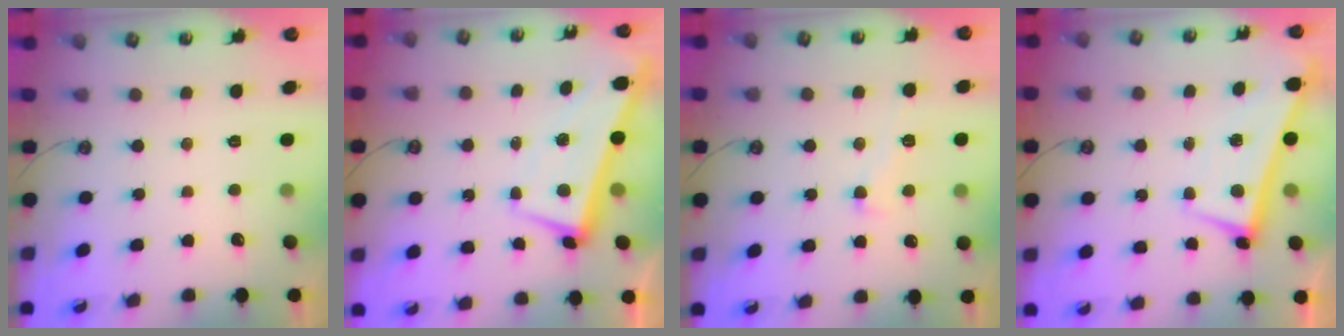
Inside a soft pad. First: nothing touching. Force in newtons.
{"total": 3.0, "press": 2.4, "slide": 1.7}
{"total": 0.8, "press": 0.2, "slide": 0.8}
{"total": 1.3, "press": 1.0, "slide": 0.8}